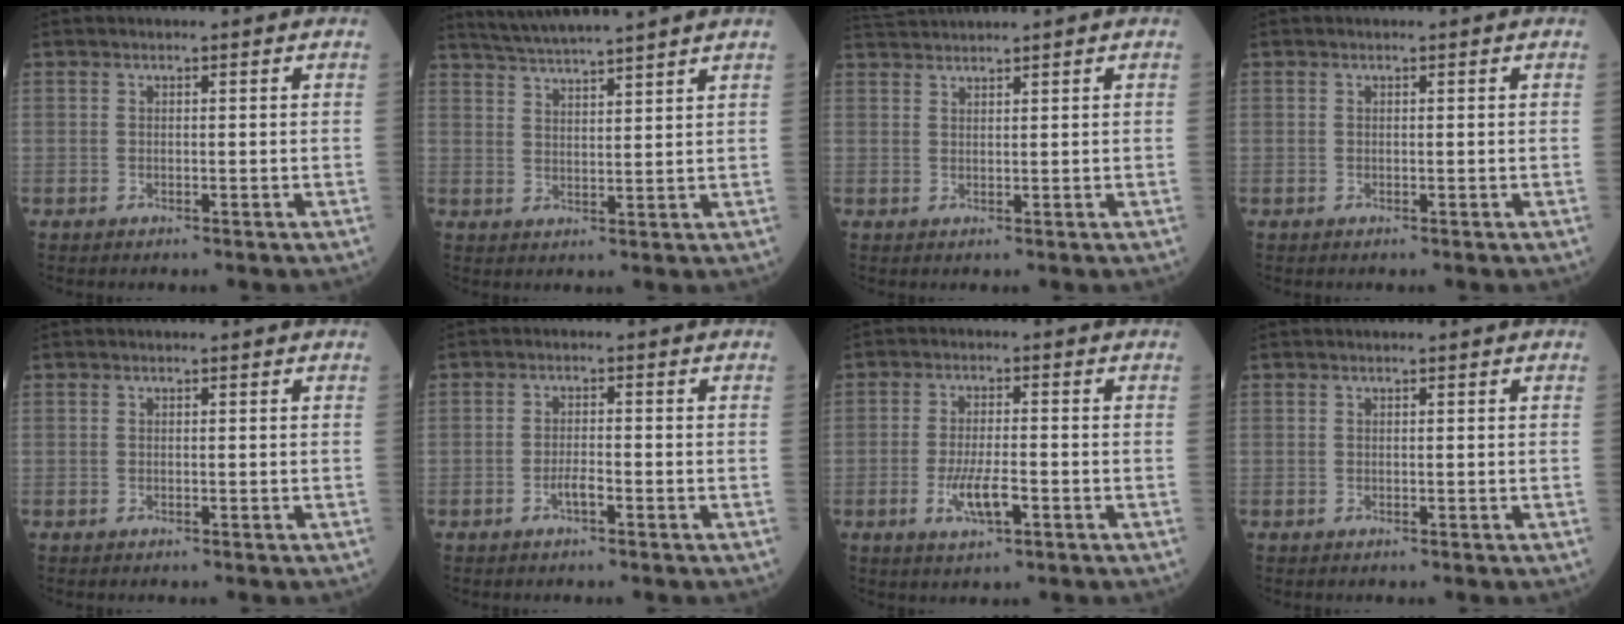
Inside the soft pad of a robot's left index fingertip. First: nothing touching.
{"total": 9.5, "force": [8.6, -1.3, 3.8], "torque": [-0.072, 0.018, 0.135]}
{"total": 3.2, "force": [3.0, -0.9, 0.3], "torque": [-0.010, 0.016, 0.064]}
{"total": 0.0}
{"total": 0.0}
{"total": 2.1, "force": [-1.2, 0.3, 1.6], "torque": [-0.031, 0.002, -0.023]}
{"total": 5.2, "force": [-2.0, 1.1, 4.7], "torque": [-0.096, -0.006, -0.035]}
{"total": 0.0}